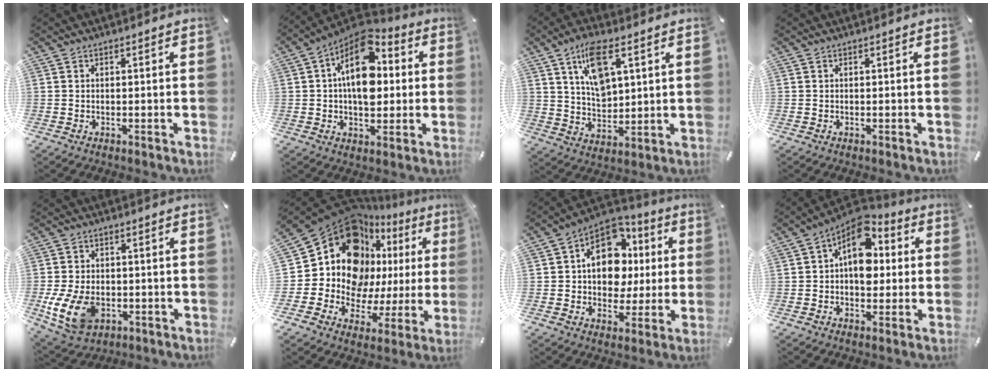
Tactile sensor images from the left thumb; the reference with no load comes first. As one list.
[{"total": 16.6, "force": [3.2, 10.8, 12.1], "torque": [-0.192, -0.027, 0.056]}, {"total": 10.6, "force": [5.5, 5.4, 7.2], "torque": [-0.130, -0.009, 0.100]}, {"total": 0.0}, {"total": 11.1, "force": [-2.8, 8.0, 7.2], "torque": [-0.159, 0.003, -0.047]}, {"total": 18.3, "force": [6.6, 13.8, 10.0], "torque": [-0.172, -0.080, 0.117]}, {"total": 14.5, "force": [2.7, 11.5, 8.4], "torque": [-0.137, -0.012, 0.056]}, {"total": 12.4, "force": [2.7, 8.9, 8.3], "torque": [-0.112, -0.029, 0.046]}]